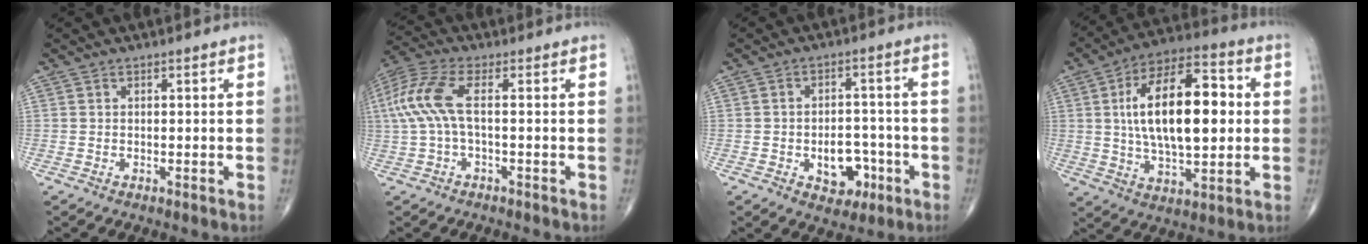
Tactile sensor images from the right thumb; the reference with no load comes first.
{"total": 9.3, "force": [0.4, 3.4, 8.6], "torque": [-0.222, 0.027, 0.005]}
{"total": 7.9, "force": [-2.9, 5.4, 5.1], "torque": [-0.038, 0.027, -0.033]}
{"total": 20.5, "force": [2.3, 9.5, 18.0], "torque": [-0.281, 0.016, 0.035]}